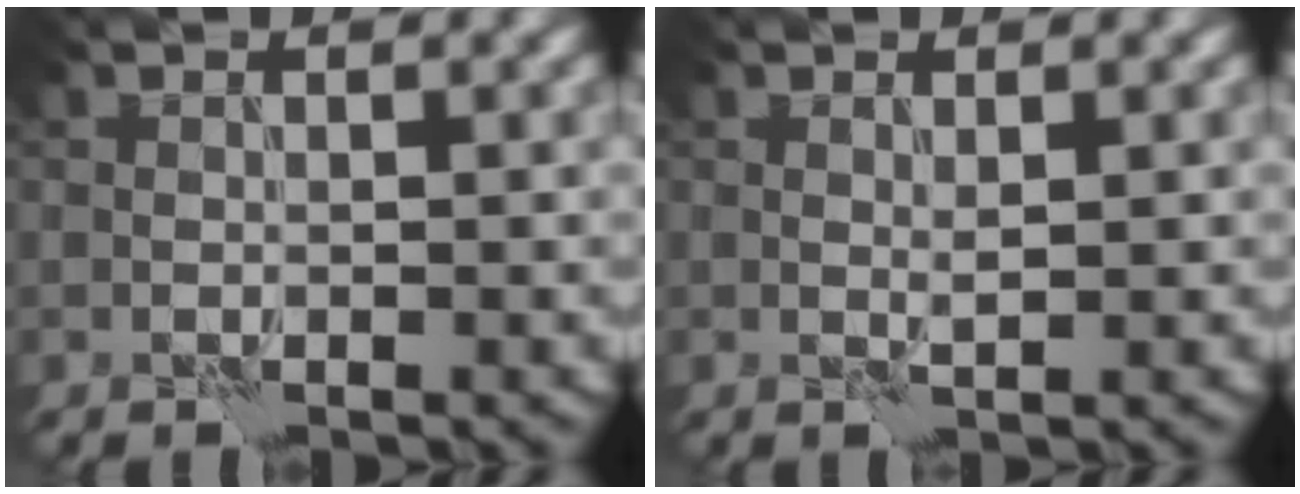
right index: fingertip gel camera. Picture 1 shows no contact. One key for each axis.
{"total": 0.7, "fx": 0.4, "fy": 0.0, "fz": 0.6, "tx": -0.012, "ty": -0.002, "tz": 0.006}